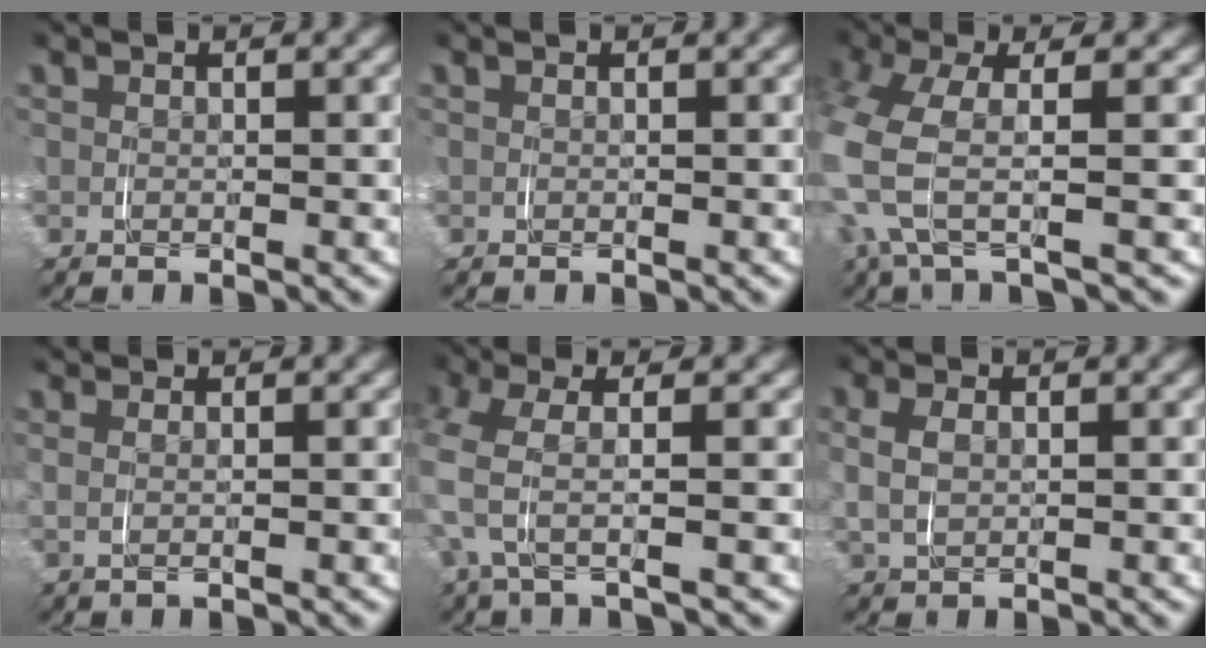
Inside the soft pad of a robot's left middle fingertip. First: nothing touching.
{"total": 0.0}
{"total": 6.3, "force": [0.4, 3.3, 5.3], "torque": [-0.156, -0.003, 0.003]}
{"total": 1.6, "force": [0.9, 0.0, 1.3], "torque": [-0.023, 0.011, 0.009]}
{"total": 4.5, "force": [1.1, 1.9, 3.9], "torque": [-0.104, 0.015, 0.008]}
{"total": 2.7, "force": [0.6, 1.9, 1.8], "torque": [-0.052, 0.004, 0.013]}